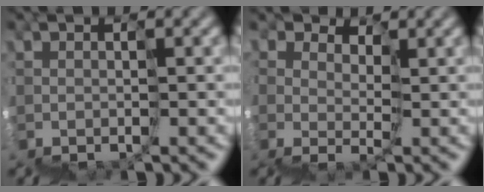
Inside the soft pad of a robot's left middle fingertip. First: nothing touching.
{"total": 2.8, "force": [2.3, 1.5, 0.3], "torque": [0.006, 0.012, 0.051]}